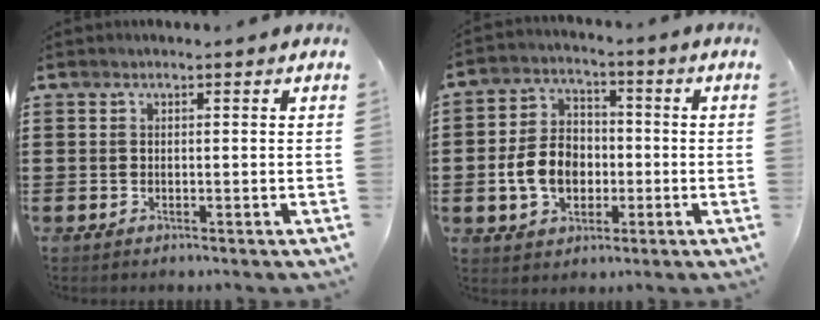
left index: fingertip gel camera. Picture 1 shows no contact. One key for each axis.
{"total": 8.0, "fx": -1.6, "fy": 6.1, "fz": 4.9, "tx": -0.115, "ty": 0.007, "tz": -0.036}